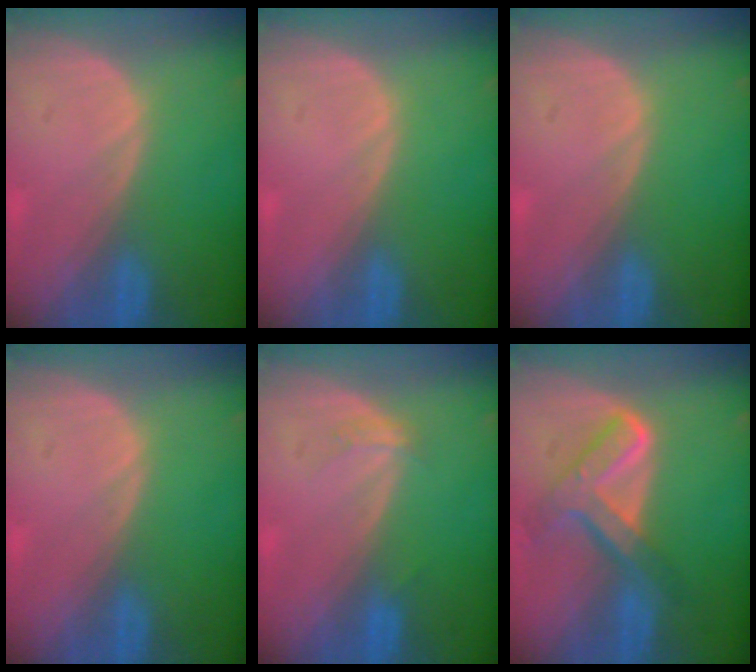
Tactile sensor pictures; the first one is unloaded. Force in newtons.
{"total": 0.0}
{"total": 0.0}
{"total": 0.0}
{"total": 1.5, "press": 1.4, "slide": 0.3}
{"total": 7.7, "press": 6.5, "slide": 4.2}